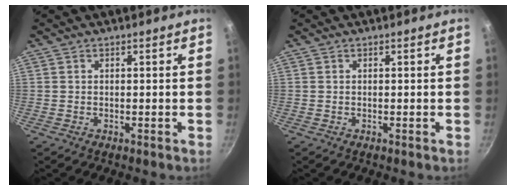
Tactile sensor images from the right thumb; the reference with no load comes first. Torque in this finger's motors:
{"motor_torque": [-0.02, 0.02, -0.25, 0.25, 0.00]}